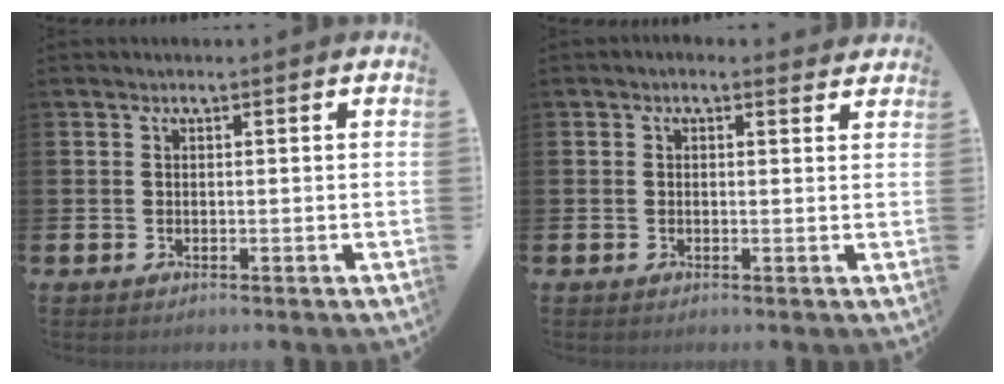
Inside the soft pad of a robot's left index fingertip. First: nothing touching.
{"total": 0.7, "force": [0.4, 0.4, 0.3], "torque": [-0.004, 0.005, 0.005]}